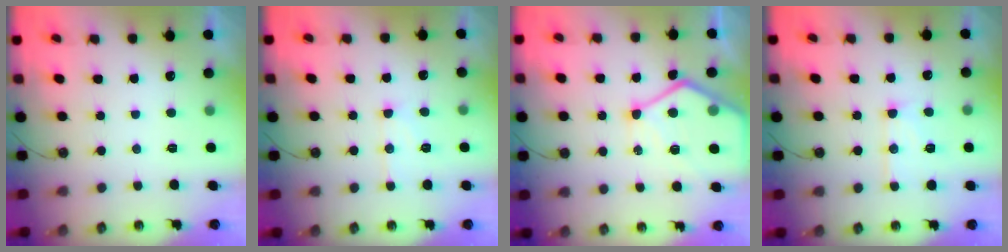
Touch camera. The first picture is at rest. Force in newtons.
{"total": 9.0, "press": 9.0, "slide": 0.8}
{"total": 14.7, "press": 14.7, "slide": 1.3}
{"total": 10.2, "press": 10.1, "slide": 0.8}